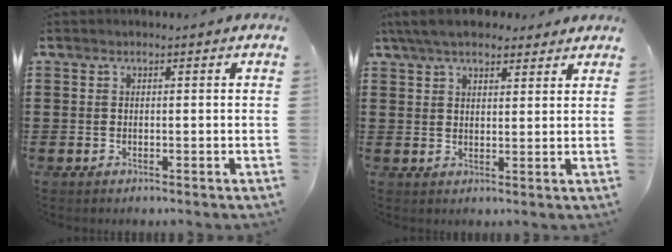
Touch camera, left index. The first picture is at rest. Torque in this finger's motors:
{"motor_torque": [1.53, -0.61, 0.79, 0.21]}